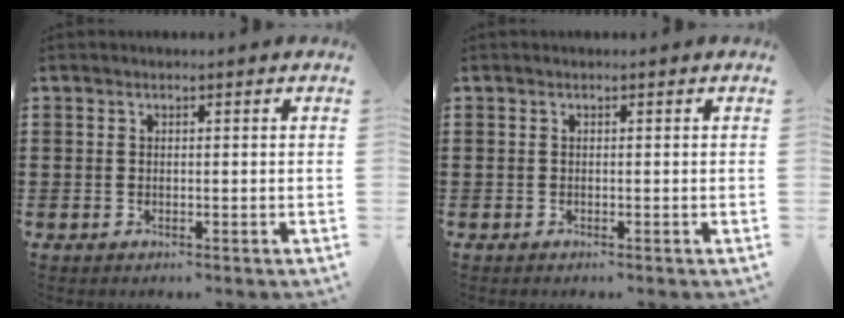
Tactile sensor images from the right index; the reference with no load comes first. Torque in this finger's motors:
{"motor_torque": [1.17, 0.97, -0.02, 0.02]}